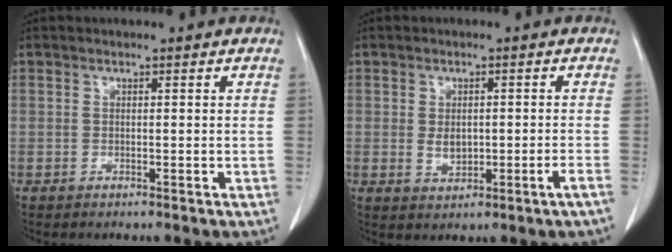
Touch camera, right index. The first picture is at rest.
{"total": 3.2, "force": [-0.5, 1.1, 2.9], "torque": [-0.053, 0.000, -0.001]}